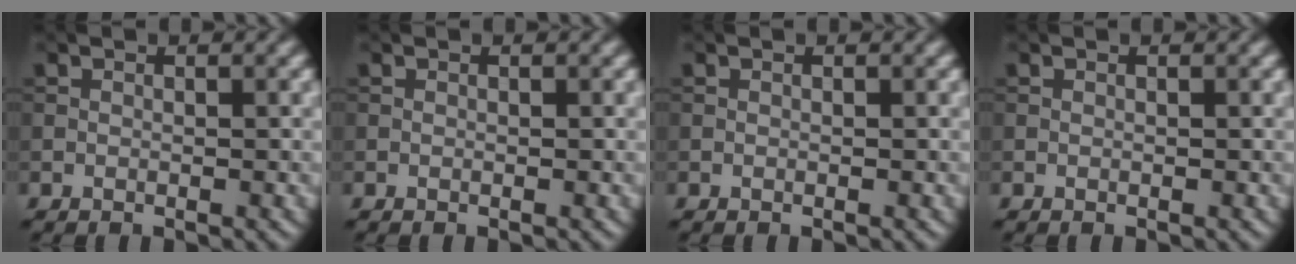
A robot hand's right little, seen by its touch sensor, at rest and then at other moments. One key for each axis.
{"total": 0.0}
{"total": 0.0}
{"total": 0.0}